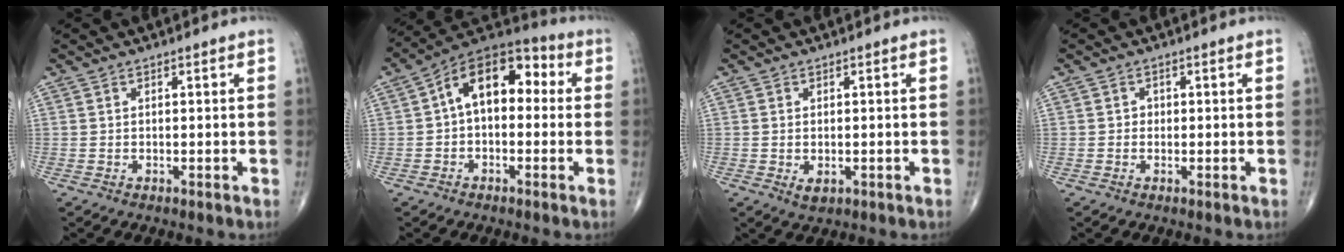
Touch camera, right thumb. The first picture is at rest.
{"total": 13.3, "force": [1.4, 8.1, 10.5], "torque": [-0.134, 0.045, 0.004]}
{"total": 2.1, "force": [-0.5, 1.3, 1.6], "torque": [-0.026, -0.004, -0.004]}
{"total": 1.0, "force": [-0.1, 0.9, 0.3], "torque": [0.005, 0.004, -0.003]}